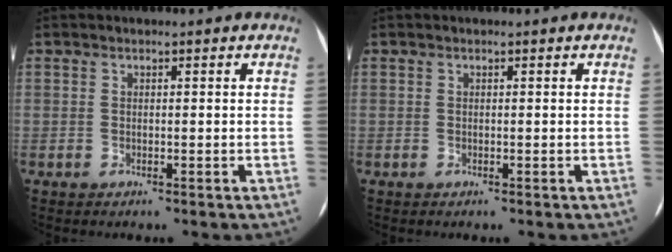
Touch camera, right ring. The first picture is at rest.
{"total": 0.0}